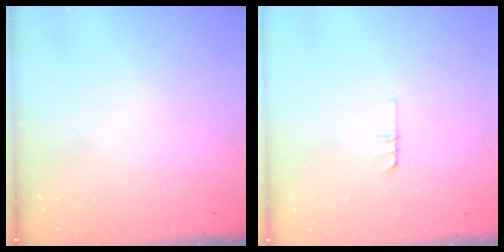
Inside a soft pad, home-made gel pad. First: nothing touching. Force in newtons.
{"total": 4.8, "press": 4.8, "slide": 0.4}